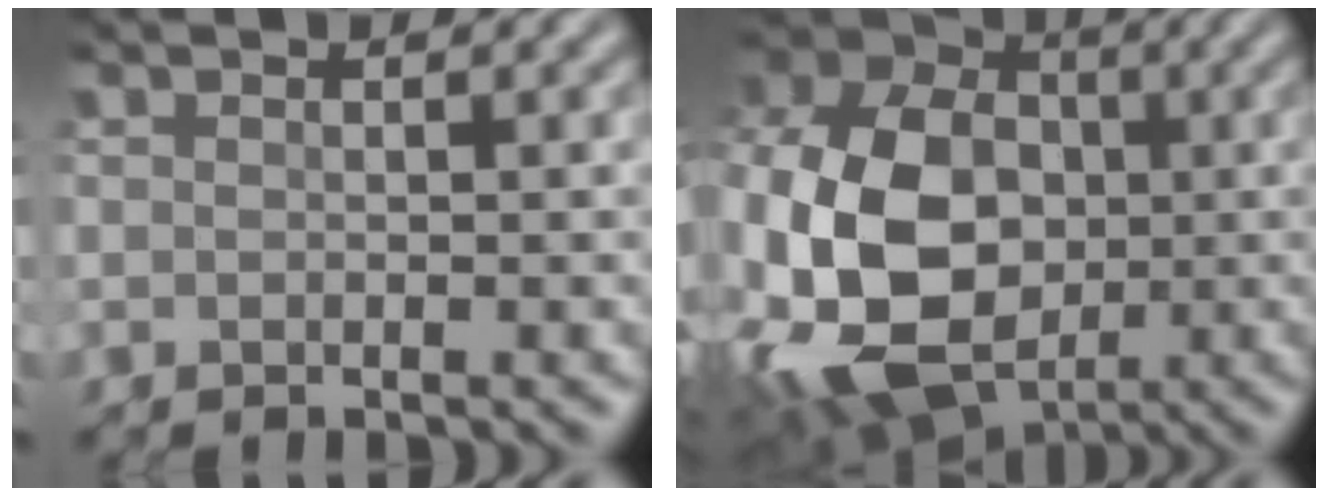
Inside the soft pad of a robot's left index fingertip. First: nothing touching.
{"total": 18.0, "force": [-3.0, 12.9, 12.1], "torque": [-0.280, -0.017, -0.049]}